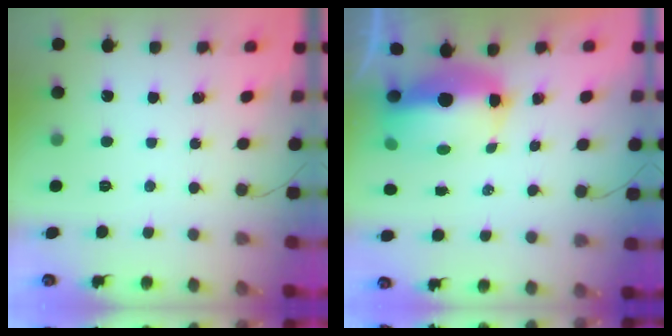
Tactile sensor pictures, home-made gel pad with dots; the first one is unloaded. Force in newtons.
{"total": 11.2, "press": 11.0, "slide": 1.9}